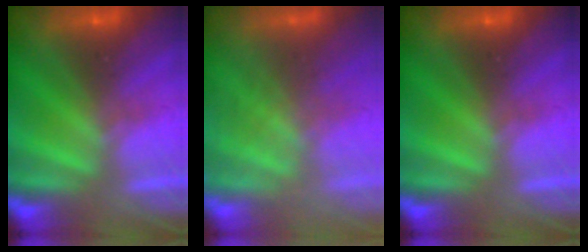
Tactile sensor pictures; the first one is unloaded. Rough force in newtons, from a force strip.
{"total": 3.0}
{"total": 0.0}